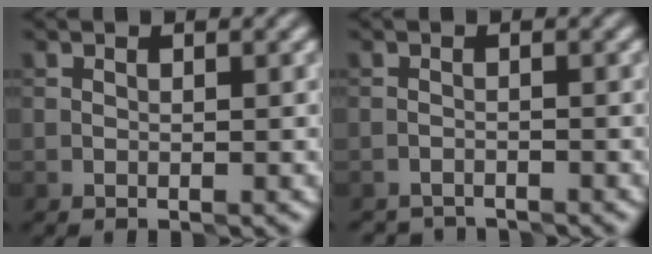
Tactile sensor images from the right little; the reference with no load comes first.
{"total": 2.4, "force": [-2.4, 0.1, -0.2], "torque": [0.004, -0.005, -0.038]}